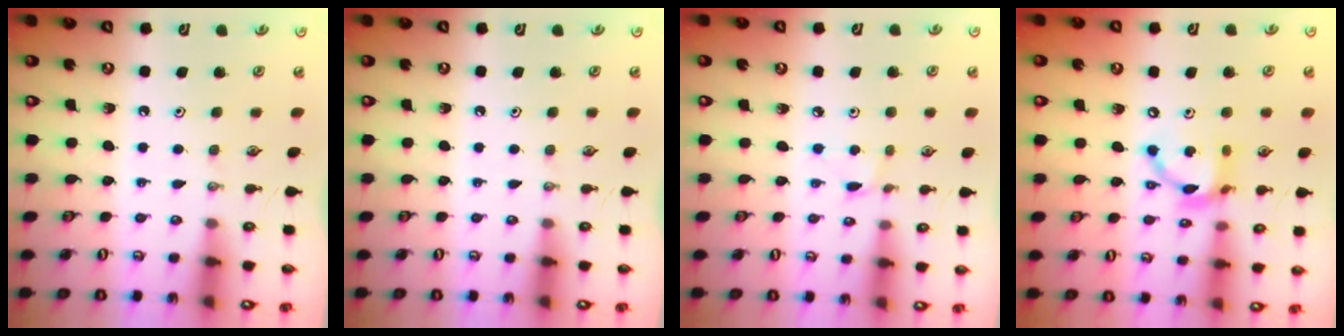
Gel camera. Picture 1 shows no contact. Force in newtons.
{"total": 0.0}
{"total": 2.4, "press": 2.4, "slide": 0.3}
{"total": 11.6, "press": 11.6, "slide": 0.9}